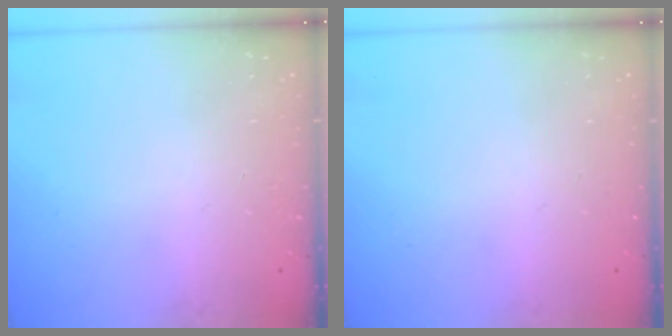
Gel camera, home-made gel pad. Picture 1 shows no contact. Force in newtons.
{"total": 0.0}